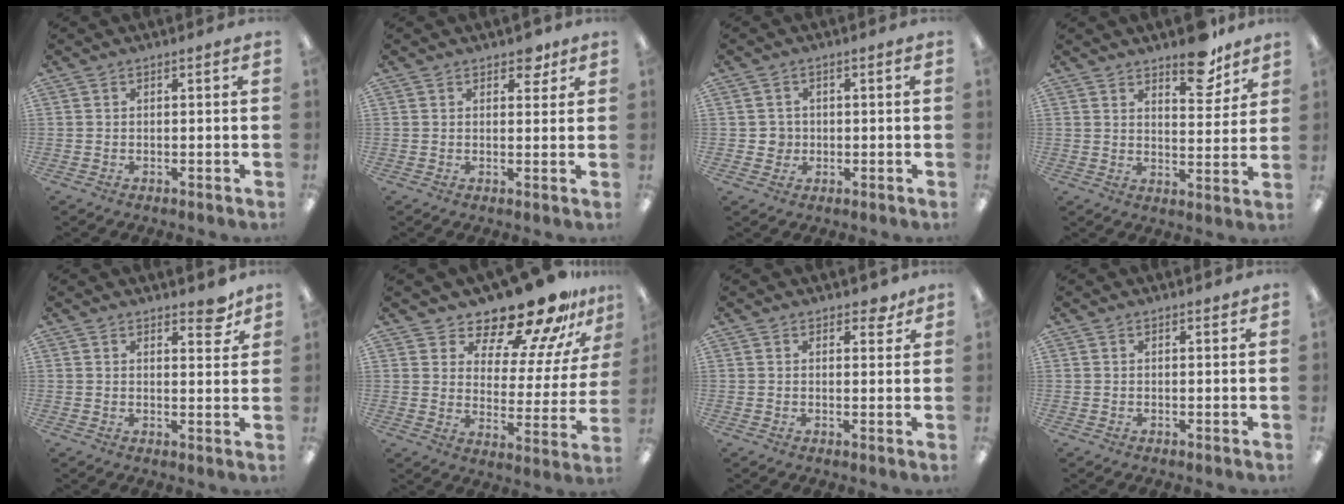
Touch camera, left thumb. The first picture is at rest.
{"total": 4.3, "force": [3.0, 2.4, 1.9], "torque": [-0.011, -0.009, 0.048]}
{"total": 2.8, "force": [-0.1, 2.8, 0.3], "torque": [-0.003, 0.002, -0.007]}
{"total": 9.8, "force": [7.7, 3.7, 4.7], "torque": [-0.041, -0.054, 0.130]}
{"total": 5.3, "force": [4.1, 2.2, 2.5], "torque": [-0.010, -0.027, 0.066]}
{"total": 18.6, "force": [16.4, 4.9, 7.2], "torque": [-0.107, -0.136, 0.276]}
{"total": 3.0, "force": [2.3, 1.6, 1.1], "torque": [-0.002, -0.006, 0.037]}
{"total": 0.8, "force": [0.7, 0.3, 0.2], "torque": [0.005, -0.003, 0.012]}